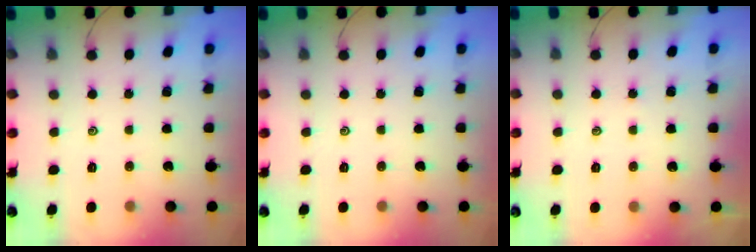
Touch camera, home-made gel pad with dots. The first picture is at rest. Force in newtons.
{"total": 0.0}
{"total": 1.9, "press": 1.8, "slide": 0.4}